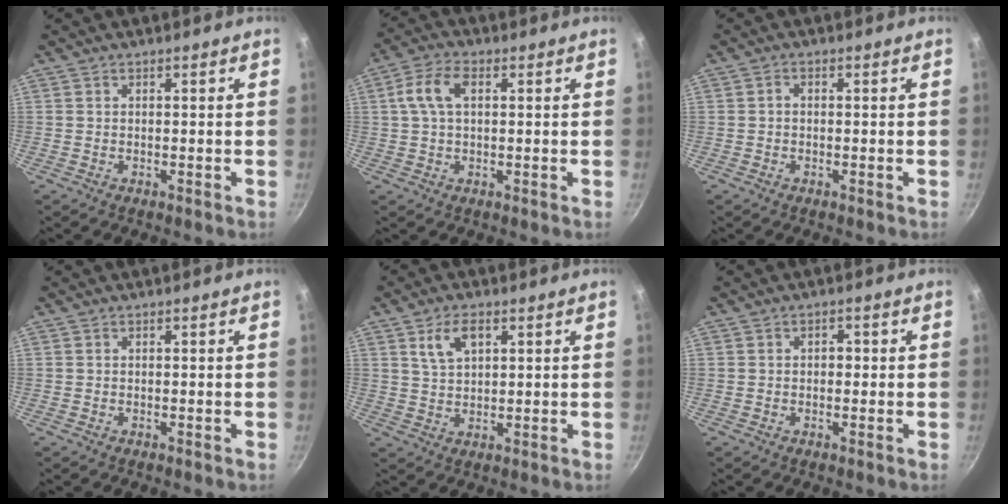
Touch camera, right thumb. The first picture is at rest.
{"total": 6.8, "force": [1.6, 3.8, 5.4], "torque": [-0.116, 0.017, 0.029]}
{"total": 1.0, "force": [-0.1, 0.8, 0.7], "torque": [-0.006, 0.002, -0.006]}
{"total": 0.0}
{"total": 5.7, "force": [2.6, 3.1, 4.0], "torque": [-0.067, -0.009, 0.054]}
{"total": 1.6, "force": [0.1, 1.1, 1.1], "torque": [-0.007, 0.008, -0.002]}